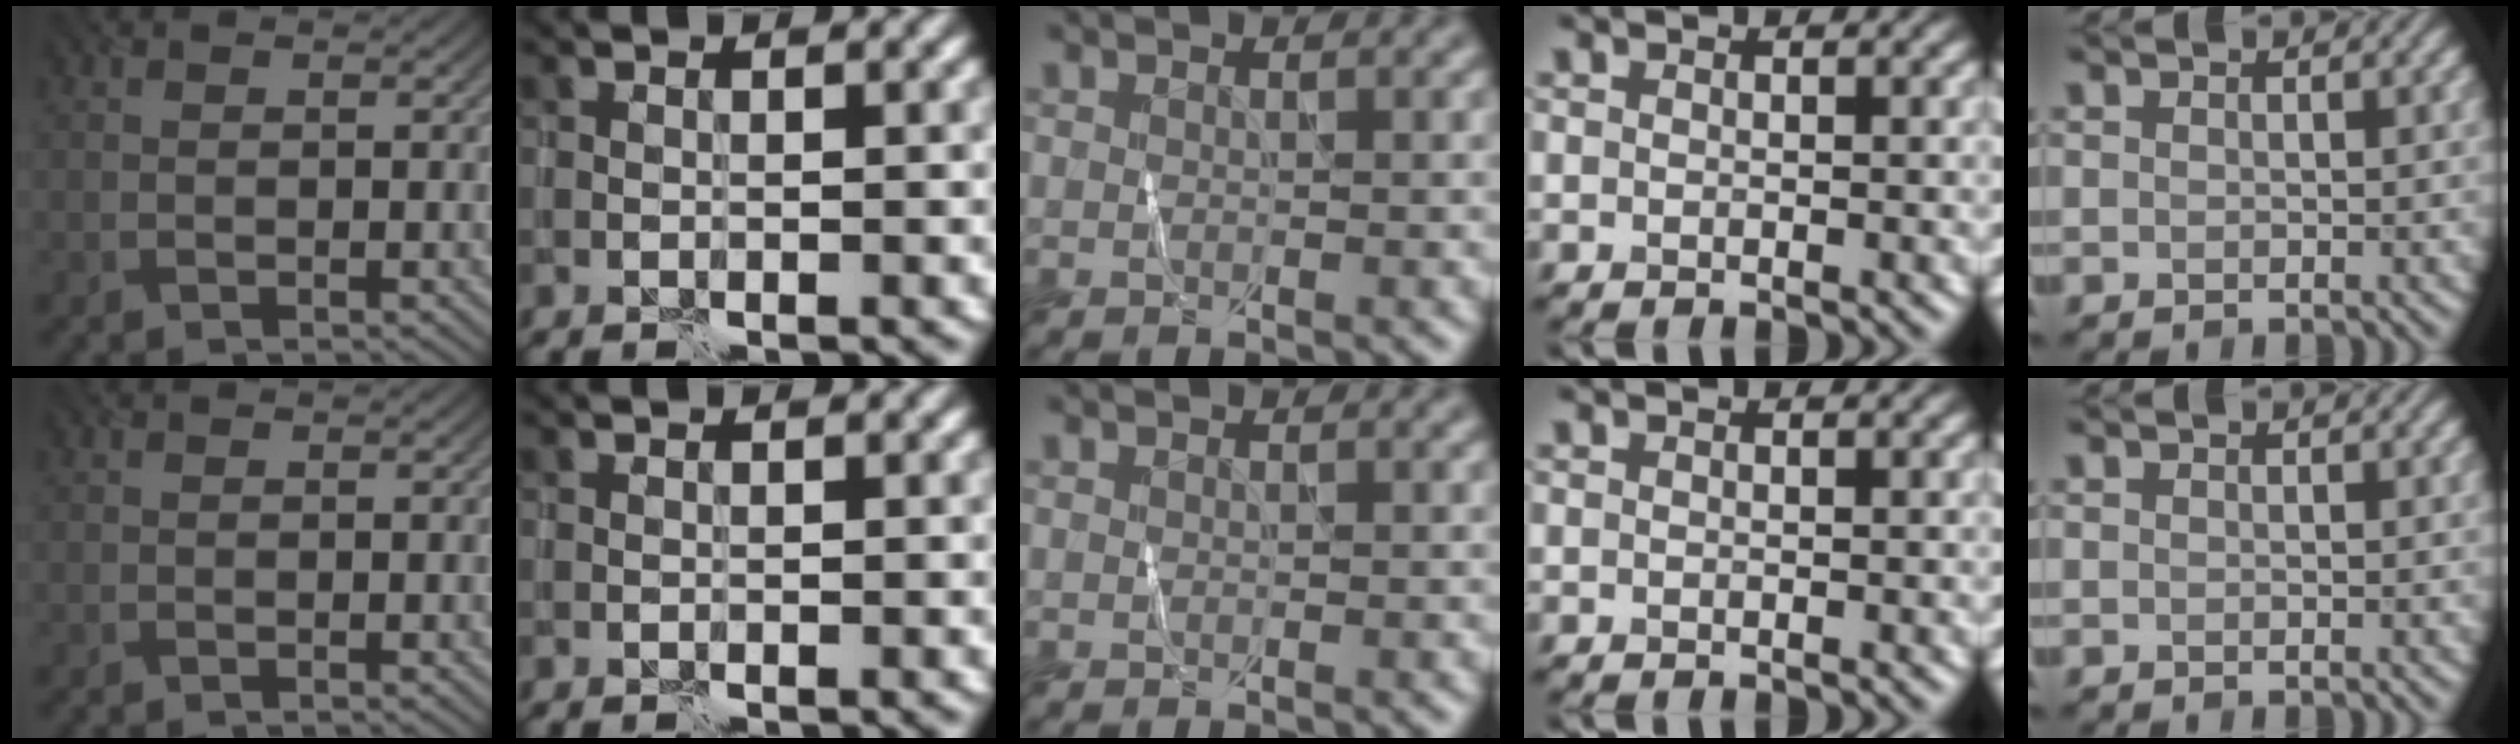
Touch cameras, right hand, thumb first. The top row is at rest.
{}